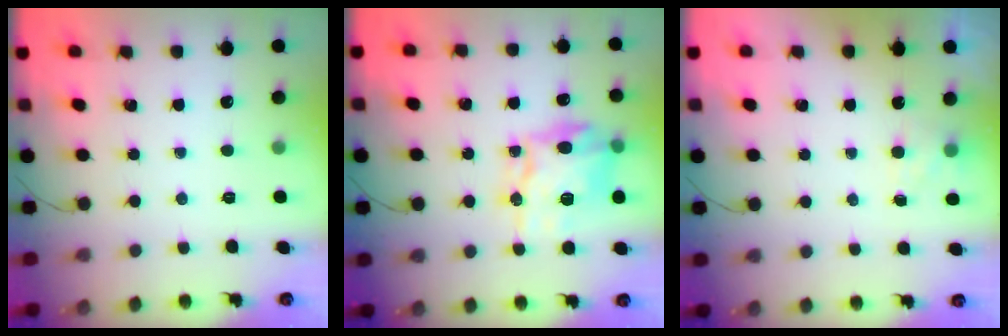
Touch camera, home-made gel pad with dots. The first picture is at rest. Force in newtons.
{"total": 17.5, "press": 17.5, "slide": 0.7}
{"total": 4.3, "press": 4.1, "slide": 1.2}